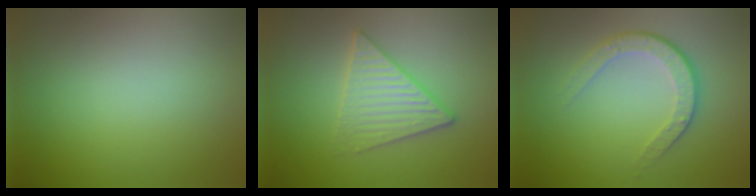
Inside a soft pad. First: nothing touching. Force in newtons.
{"total": 4.0, "press": 4.0, "slide": 0.5}
{"total": 3.5, "press": 2.5, "slide": 2.5}